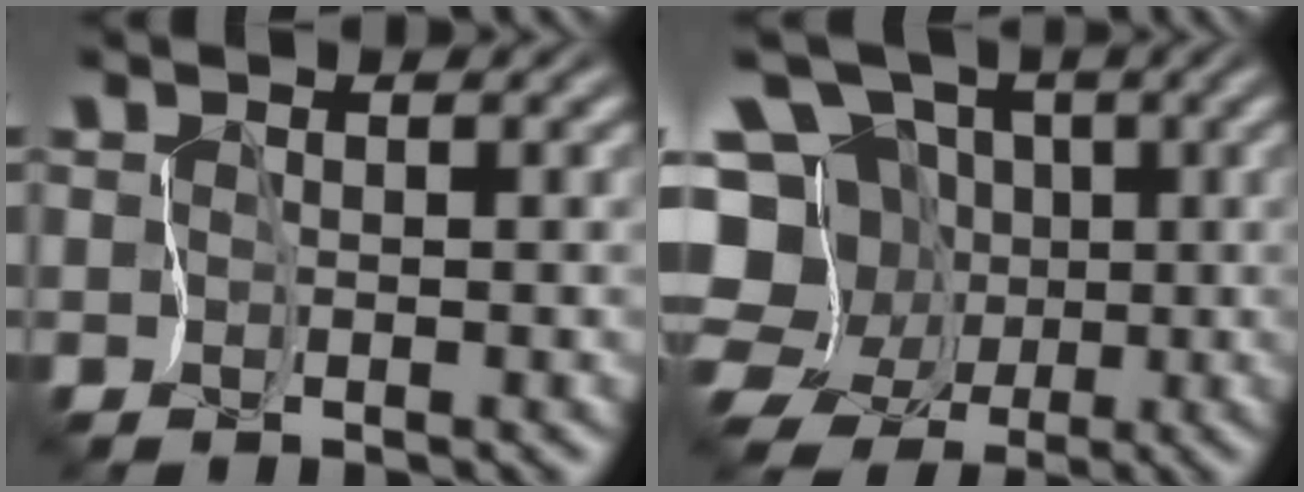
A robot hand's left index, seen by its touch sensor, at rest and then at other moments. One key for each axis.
{"total": 10.5, "fx": -2.3, "fy": 9.2, "fz": 4.5, "tx": -0.095, "ty": 0.027, "tz": -0.066}